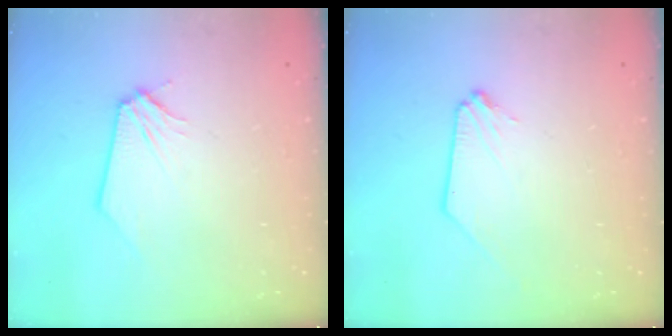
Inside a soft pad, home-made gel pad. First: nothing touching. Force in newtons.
{"total": 0.0}